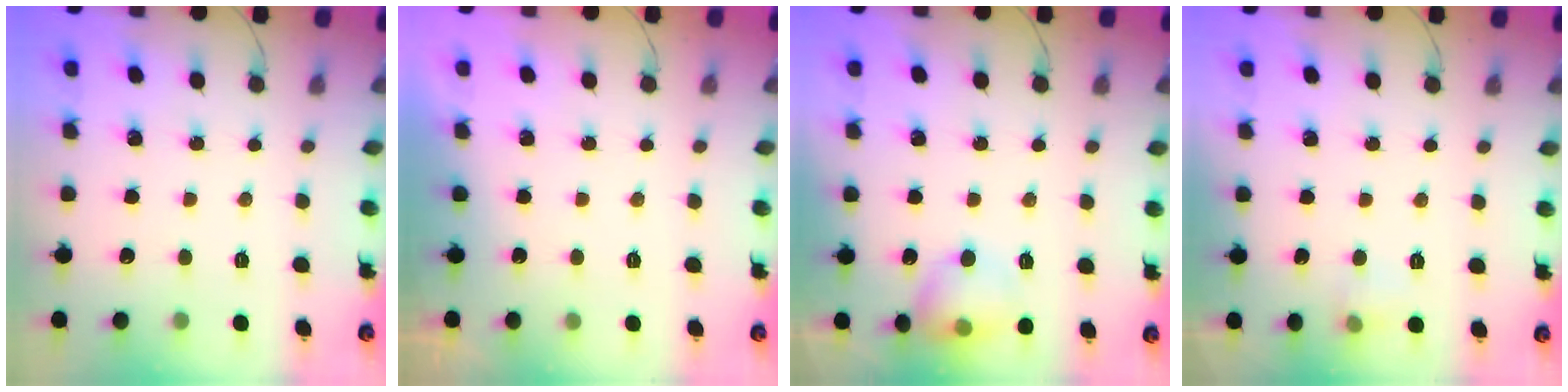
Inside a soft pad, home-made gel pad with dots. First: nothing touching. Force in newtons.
{"total": 0.0}
{"total": 9.7, "press": 9.6, "slide": 1.4}
{"total": 4.8, "press": 4.5, "slide": 1.4}